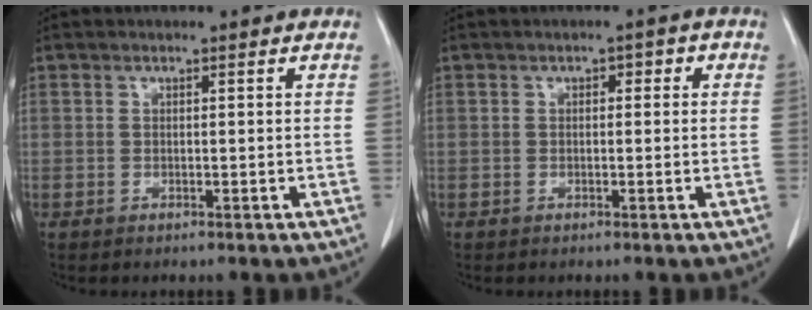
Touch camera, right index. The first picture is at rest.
{"total": 1.7, "force": [0.3, 1.0, 1.4], "torque": [-0.018, 0.019, 0.003]}